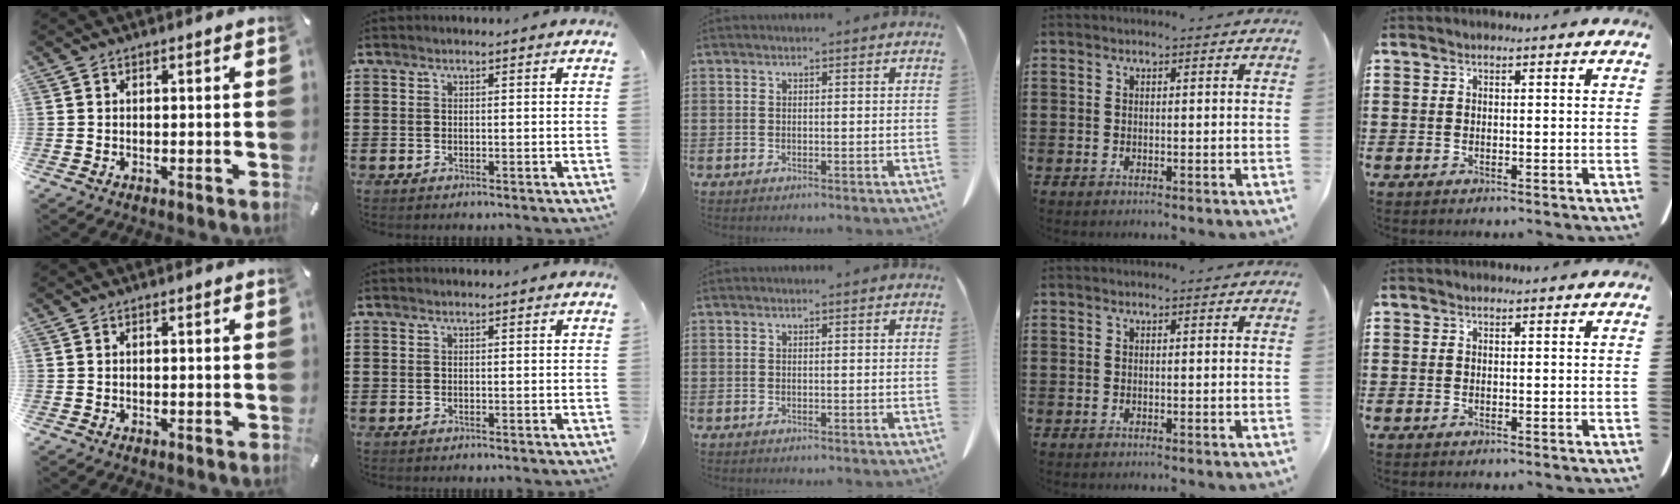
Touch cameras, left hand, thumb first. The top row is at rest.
{}